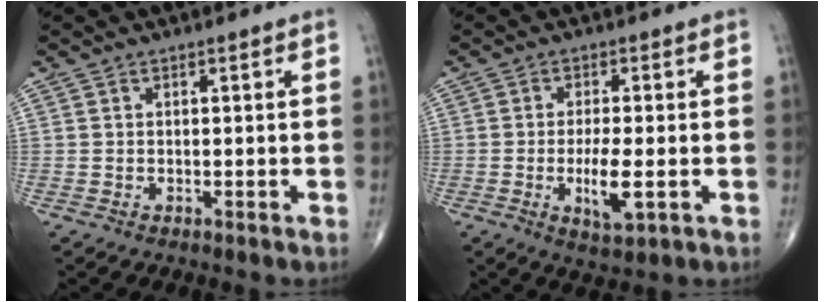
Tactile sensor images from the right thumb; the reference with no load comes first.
{"total": 6.4, "force": [-1.5, 1.9, 5.9], "torque": [-0.108, -0.012, -0.025]}